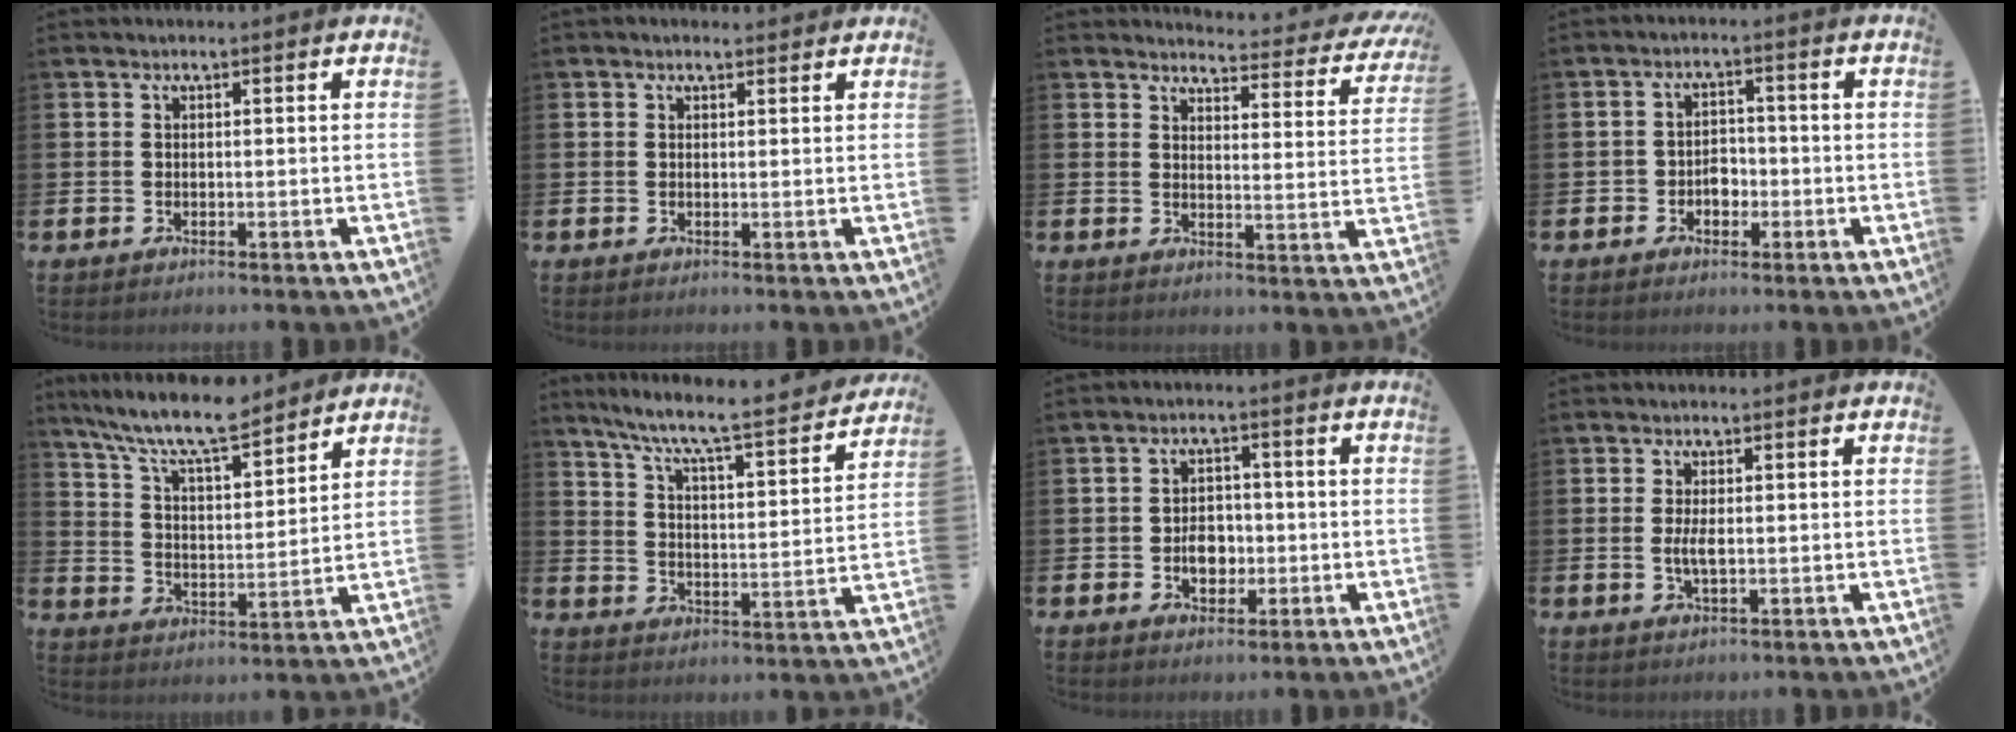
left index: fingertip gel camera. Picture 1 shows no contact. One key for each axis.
{"total": 0.8, "fx": 0.7, "fy": 0.4, "fz": 0.2, "tx": 0.004, "ty": 0.003, "tz": 0.010}
{"total": 3.2, "fx": 3.1, "fy": 0.7, "fz": 0.8, "tx": -0.019, "ty": -0.032, "tz": 0.045}
{"total": 2.8, "fx": -1.4, "fy": 2.2, "fz": 1.1, "tx": -0.016, "ty": 0.004, "tz": -0.033}
{"total": 9.7, "fx": 8.7, "fy": 1.6, "fz": 3.9, "tx": -0.104, "ty": -0.051, "tz": 0.153}
{"total": 7.8, "fx": 6.9, "fy": 0.4, "fz": 3.5, "tx": -0.091, "ty": -0.055, "tz": 0.112}
{"total": 4.0, "fx": -0.9, "fy": 3.0, "fz": 2.5, "tx": -0.026, "ty": -0.003, "tz": -0.026}
{"total": 2.8, "fx": -0.1, "fy": 1.1, "fz": 2.6, "tx": -0.048, "ty": 0.001, "tz": -0.003}